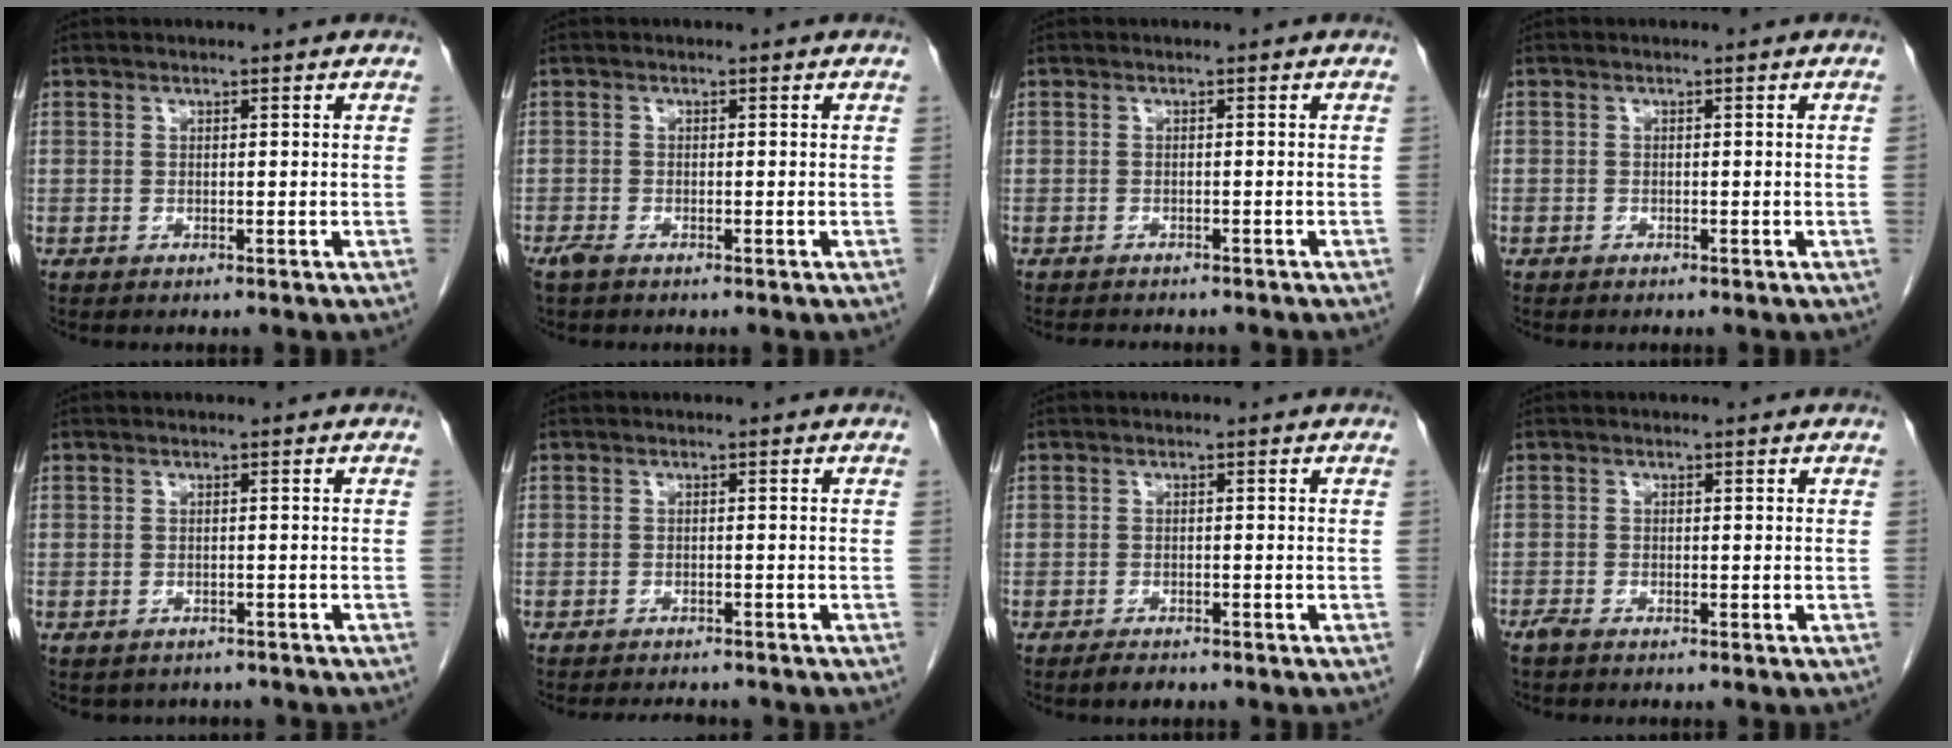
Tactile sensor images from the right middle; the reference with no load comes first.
{"total": 1.7, "force": [-1.3, 0.5, 1.0], "torque": [-0.028, -0.005, -0.024]}
{"total": 4.6, "force": [-4.1, 1.3, 1.7], "torque": [-0.026, -0.004, -0.047]}
{"total": 0.0}
{"total": 3.5, "force": [-3.0, 1.9, 0.4], "torque": [-0.007, 0.008, -0.034]}
{"total": 4.0, "force": [-3.7, 1.2, 1.1], "torque": [-0.014, -0.004, -0.049]}
{"total": 1.9, "force": [-1.5, 0.6, 0.9], "torque": [-0.022, -0.003, -0.020]}
{"total": 1.1, "force": [-1.0, 0.1, 0.6], "torque": [-0.020, -0.004, -0.021]}